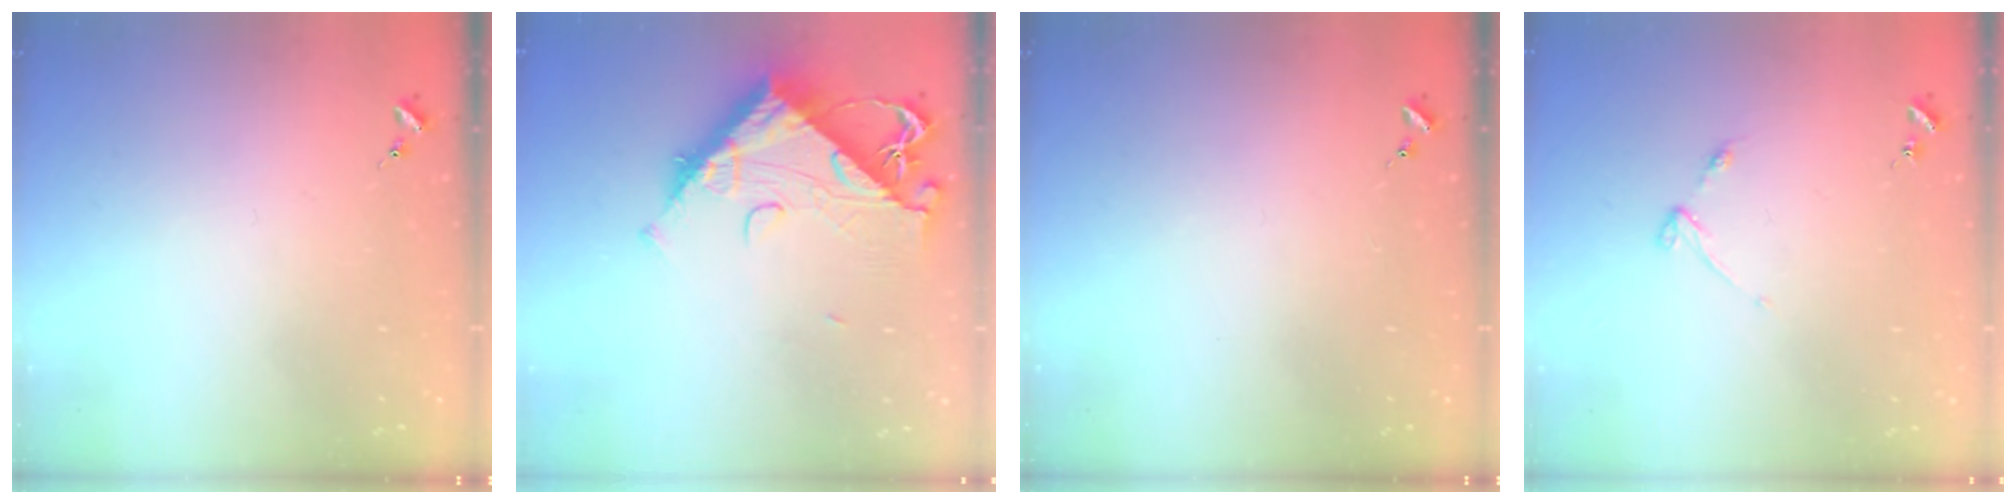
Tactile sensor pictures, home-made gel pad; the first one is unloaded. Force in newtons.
{"total": 11.9, "press": 11.8, "slide": 1.4}
{"total": 0.0}
{"total": 2.9, "press": 2.8, "slide": 0.4}